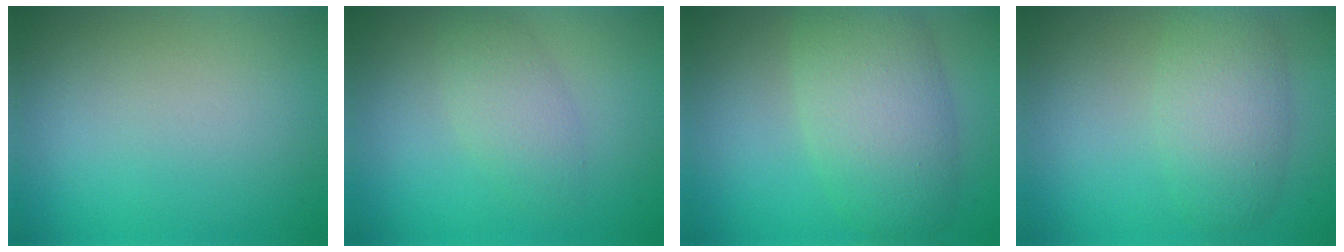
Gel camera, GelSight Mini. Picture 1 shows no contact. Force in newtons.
{"total": 2.7, "press": 2.7, "slide": 0.0}
{"total": 7.1, "press": 7.1, "slide": 0.4}
{"total": 4.5, "press": 4.5, "slide": 0.2}